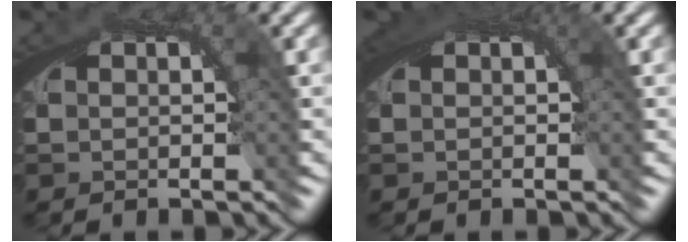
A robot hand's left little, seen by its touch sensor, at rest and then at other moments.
{"total": 0.9, "force": [0.3, 0.6, 0.7], "torque": [-0.011, -0.005, 0.006]}